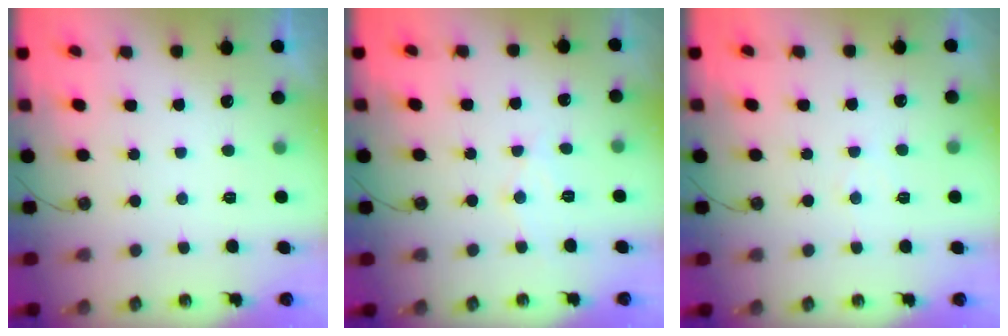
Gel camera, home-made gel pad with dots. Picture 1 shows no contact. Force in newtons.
{"total": 7.0, "press": 7.0, "slide": 0.4}
{"total": 4.7, "press": 4.7, "slide": 0.5}